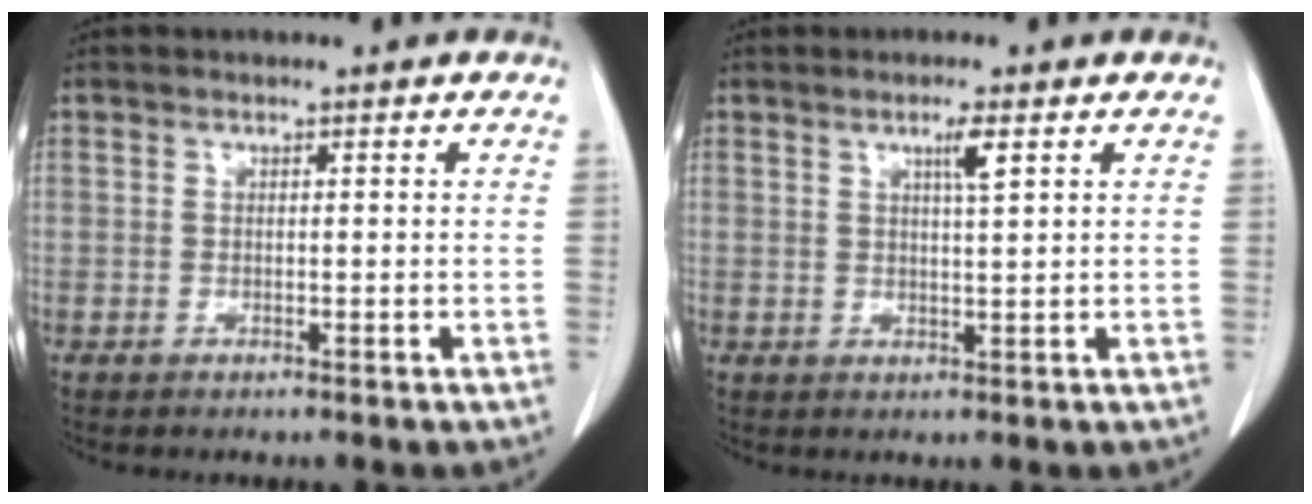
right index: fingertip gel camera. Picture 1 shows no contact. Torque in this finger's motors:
{"motor_torque": [0.06, 0.07, 0.02, 0.02]}